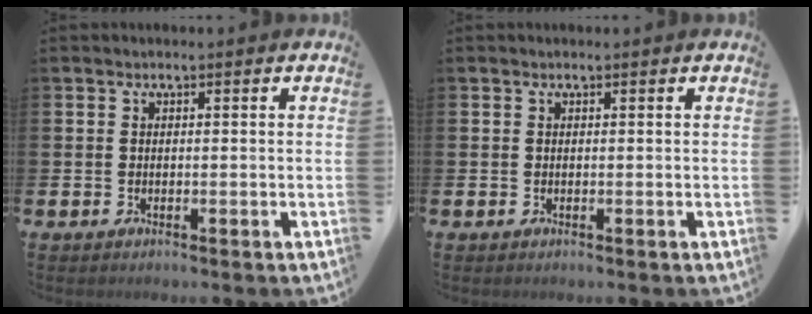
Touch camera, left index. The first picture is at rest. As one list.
[{"total": 0.0}]